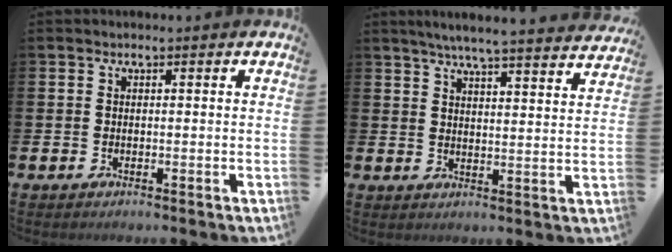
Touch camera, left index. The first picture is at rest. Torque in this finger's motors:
{"motor_torque": [0.59, -0.64, 0.21, 0.07]}